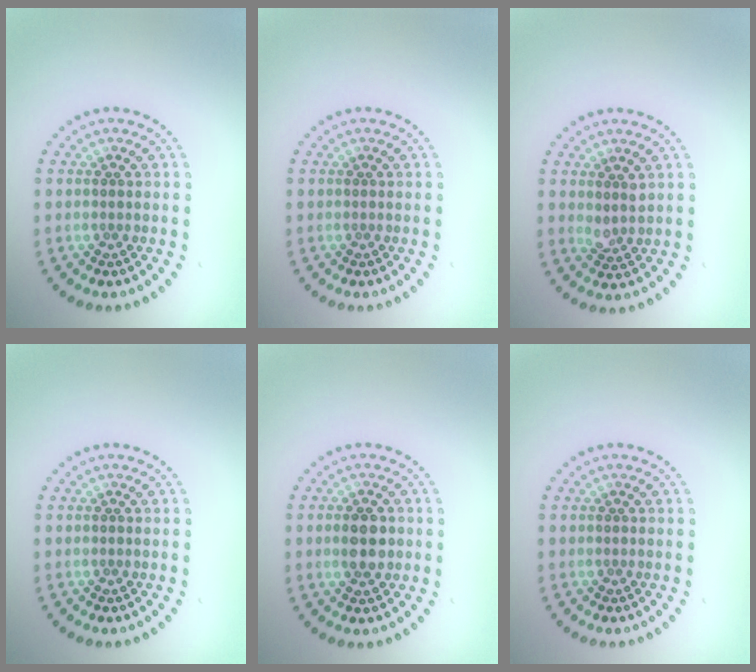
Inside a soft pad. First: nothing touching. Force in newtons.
{"total": 0.0}
{"total": 1.6, "press": 1.4, "slide": 0.8}
{"total": 0.0}
{"total": 3.3, "press": 3.3, "slide": 0.2}
{"total": 0.0}